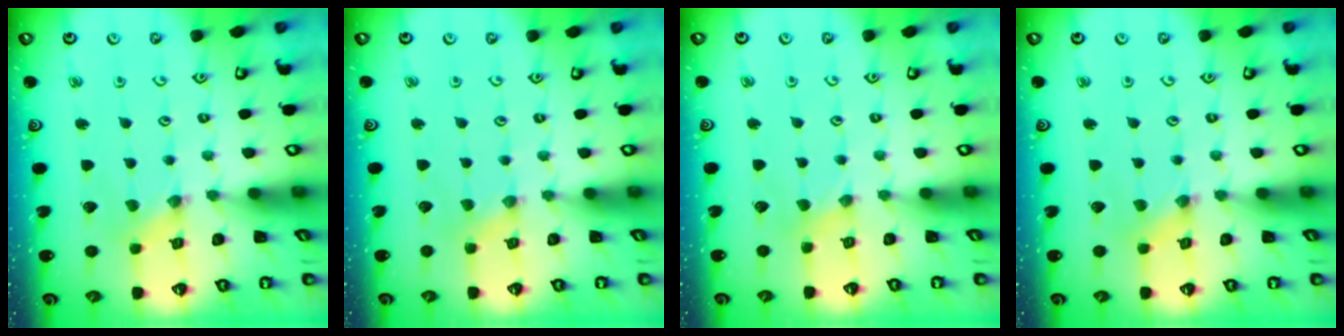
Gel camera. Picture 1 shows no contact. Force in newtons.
{"total": 2.3, "press": 2.3, "slide": 0.3}
{"total": 1.5, "press": 1.5, "slide": 0.2}
{"total": 0.7, "press": 0.6, "slide": 0.3}